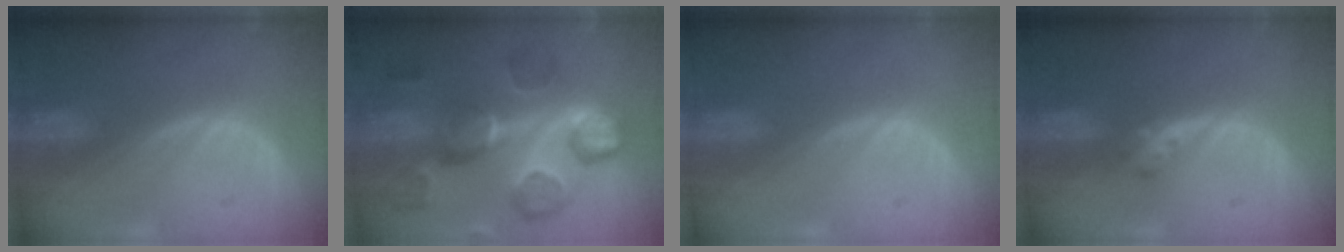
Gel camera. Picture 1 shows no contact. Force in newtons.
{"total": 12.4, "press": 11.1, "slide": 5.6}
{"total": 0.0}
{"total": 2.3, "press": 2.0, "slide": 1.2}